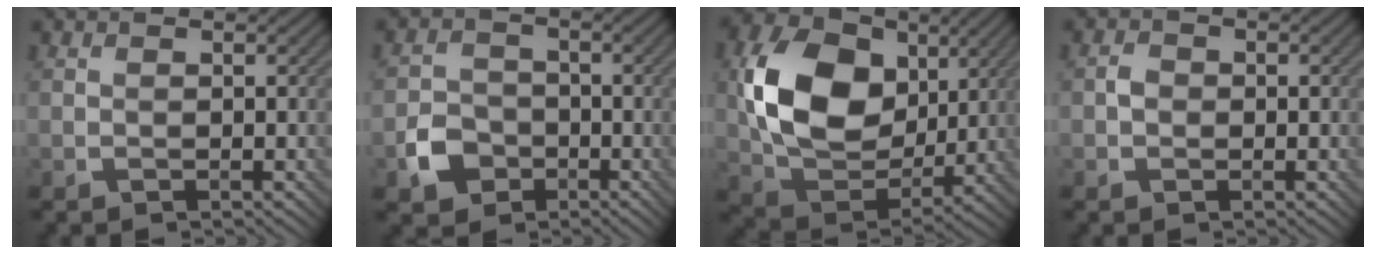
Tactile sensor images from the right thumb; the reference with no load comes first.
{"total": 4.6, "force": [-2.3, 3.6, 1.8], "torque": [-0.039, -0.004, -0.049]}
{"total": 13.9, "force": [2.8, 10.0, 9.2], "torque": [-0.192, 0.001, 0.056]}
{"total": 1.5, "force": [-0.2, 1.3, 0.7], "torque": [-0.015, -0.002, -0.011]}